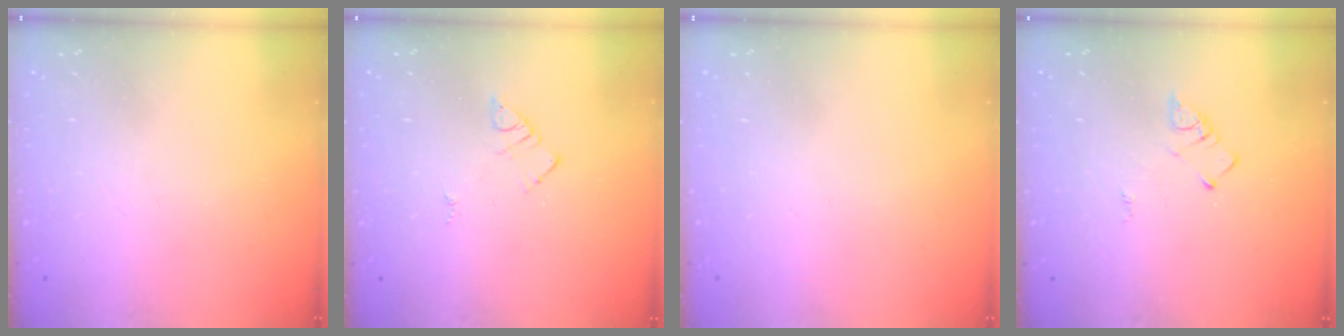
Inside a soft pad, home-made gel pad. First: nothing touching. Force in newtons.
{"total": 3.3, "press": 3.3, "slide": 0.4}
{"total": 1.5, "press": 1.5, "slide": 0.1}
{"total": 3.5, "press": 3.5, "slide": 0.6}